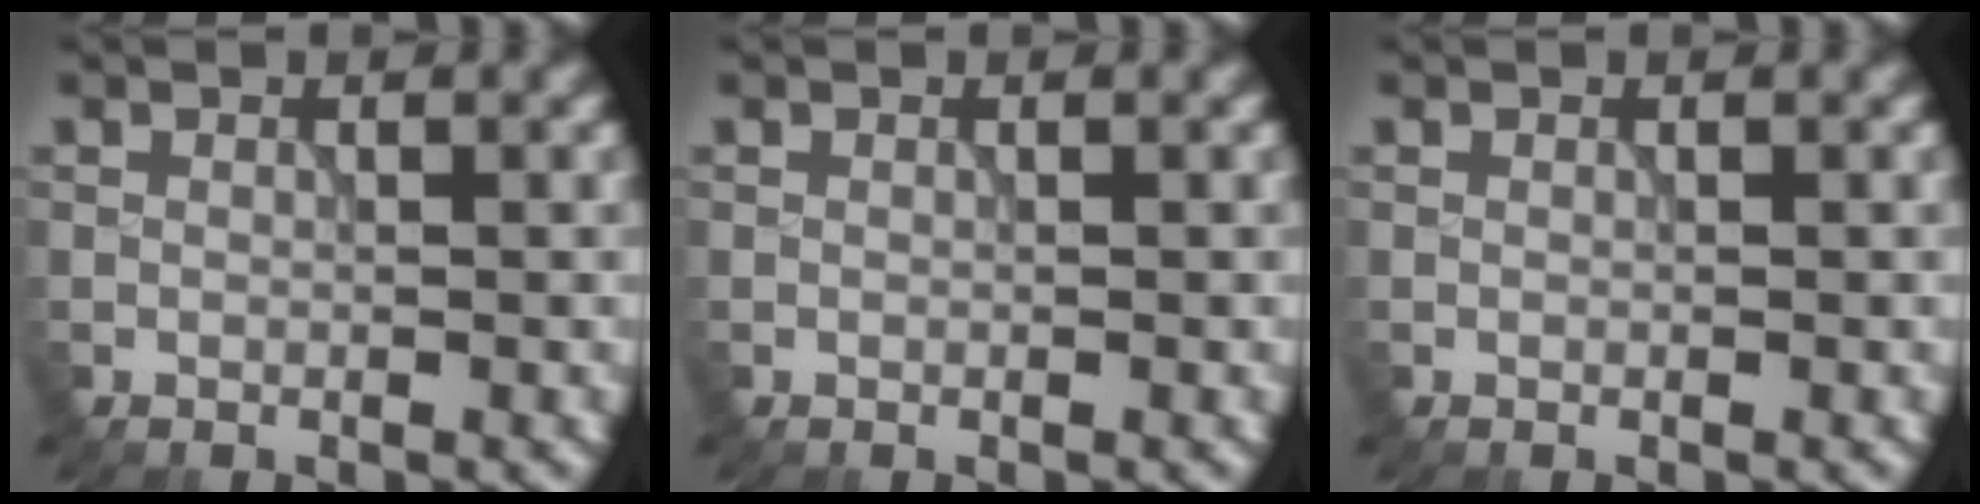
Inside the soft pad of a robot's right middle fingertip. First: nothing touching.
{"total": 0.0}
{"total": 0.0}